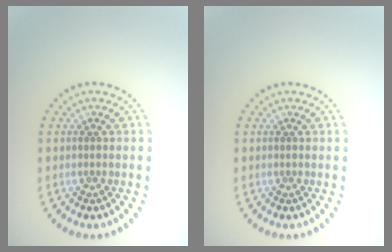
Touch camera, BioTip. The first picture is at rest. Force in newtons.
{"total": 0.0}